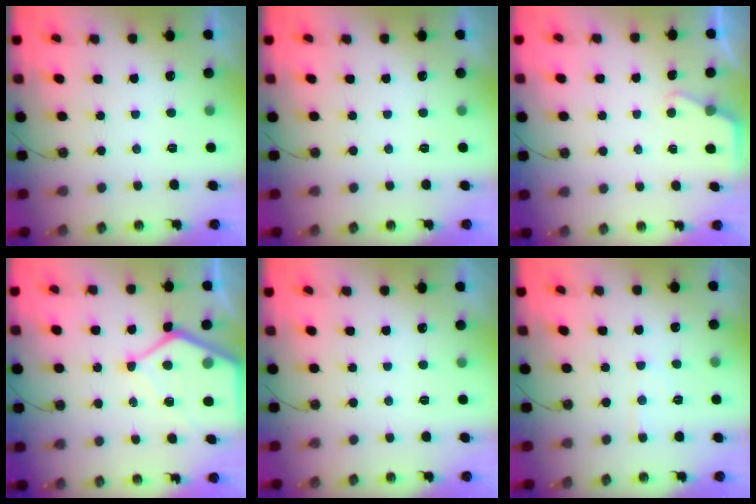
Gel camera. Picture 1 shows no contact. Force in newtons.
{"total": 0.0}
{"total": 2.7, "press": 2.7, "slide": 0.4}
{"total": 12.0, "press": 11.9, "slide": 1.0}
{"total": 0.0}
{"total": 4.7, "press": 4.6, "slide": 0.6}